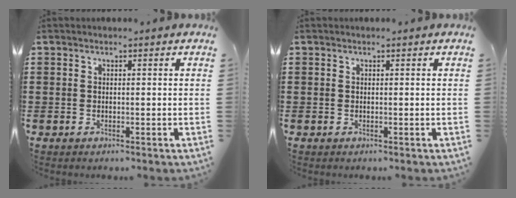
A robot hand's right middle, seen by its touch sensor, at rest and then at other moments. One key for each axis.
{"total": 0.0}